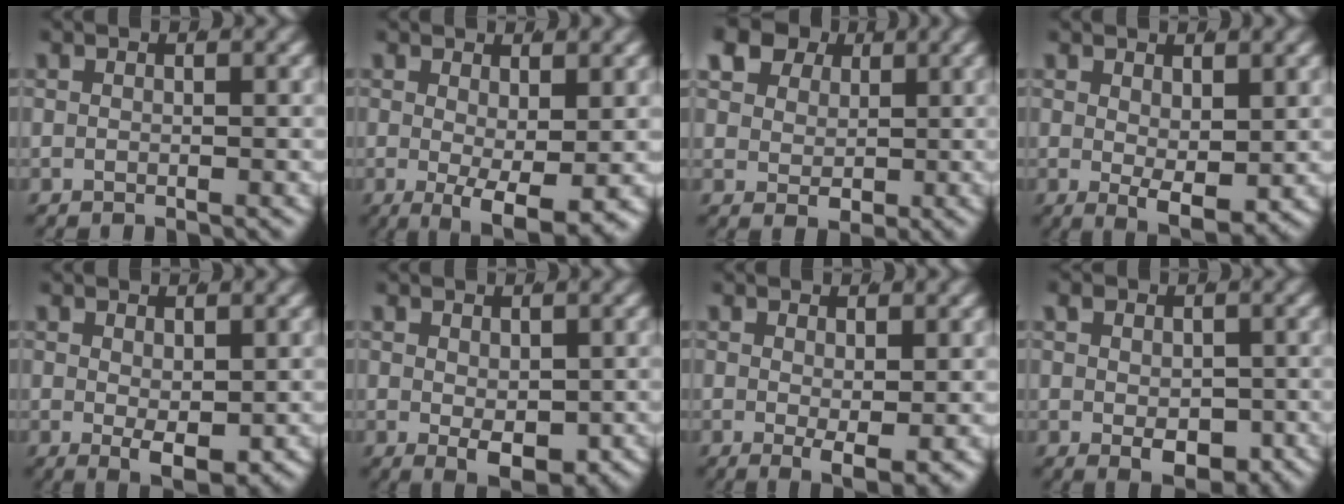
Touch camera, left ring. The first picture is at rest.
{"total": 5.2, "force": [-2.3, 1.7, 4.4], "torque": [-0.073, -0.041, -0.015]}
{"total": 7.9, "force": [3.7, 5.7, 4.0], "torque": [-0.076, -0.007, 0.066]}
{"total": 3.2, "force": [-0.5, 0.8, 3.0], "torque": [-0.049, -0.030, 0.010]}
{"total": 3.3, "force": [-0.9, 0.9, 3.0], "torque": [-0.048, -0.028, 0.005]}
{"total": 4.0, "force": [-1.5, 1.5, 3.3], "torque": [-0.052, -0.032, -0.001]}
{"total": 2.8, "force": [-0.6, 0.6, 2.7], "torque": [-0.040, -0.023, 0.003]}
{"total": 3.3, "force": [-1.1, 1.7, 2.6], "torque": [-0.042, -0.023, -0.003]}